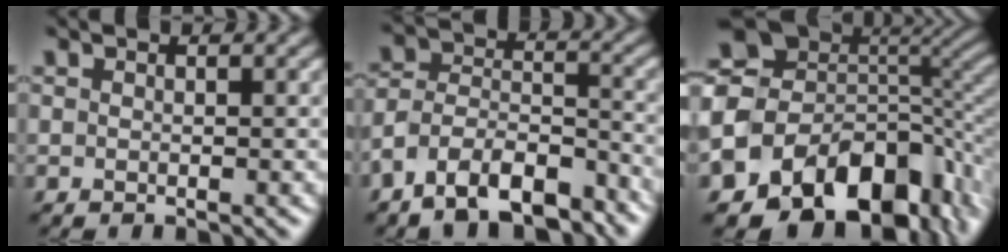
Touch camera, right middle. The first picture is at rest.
{"total": 9.1, "force": [-6.9, 3.9, 4.4], "torque": [-0.079, 0.002, -0.131]}
{"total": 14.7, "force": [-6.1, 10.5, 8.3], "torque": [-0.141, -0.020, -0.094]}